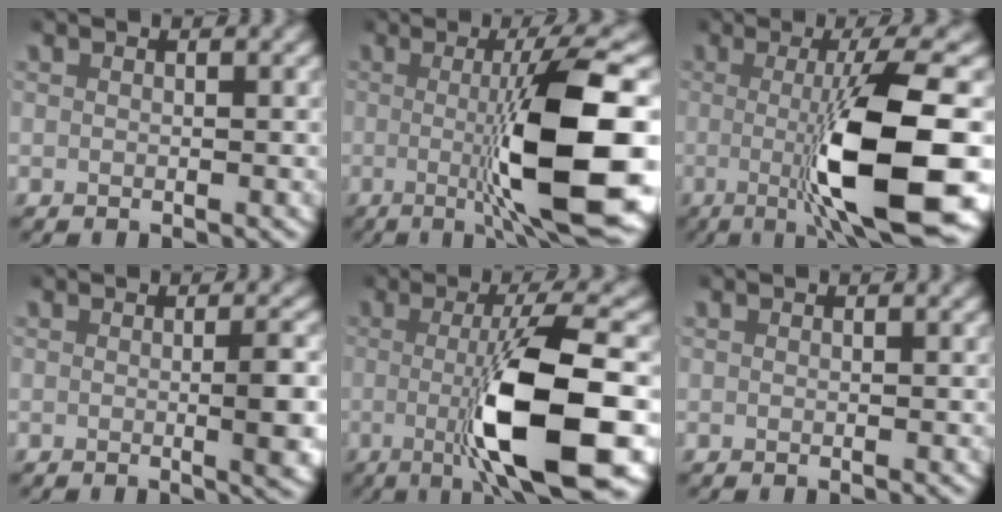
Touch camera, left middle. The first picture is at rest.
{"total": 10.9, "force": [-0.9, 1.4, 10.8], "torque": [-0.157, 0.000, -0.012]}
{"total": 10.8, "force": [-1.1, 1.5, 10.6], "torque": [-0.165, -0.003, -0.015]}
{"total": 3.1, "force": [-0.2, 0.2, 3.1], "torque": [-0.039, 0.002, -0.007]}
{"total": 9.7, "force": [-1.2, 1.3, 9.5], "torque": [-0.154, -0.002, -0.018]}
{"total": 0.0}